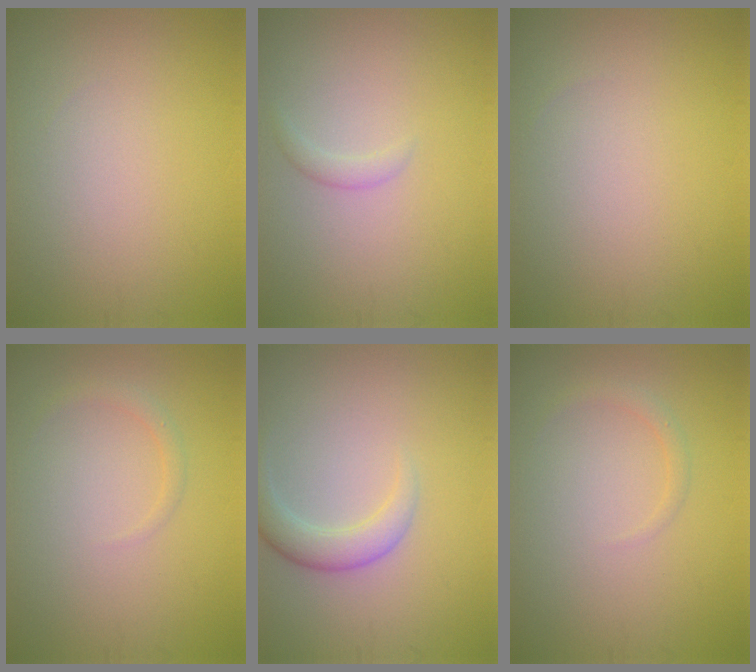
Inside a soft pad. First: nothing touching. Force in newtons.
{"total": 1.0, "press": 1.0, "slide": 0.1}
{"total": 0.0}
{"total": 1.0, "press": 1.0, "slide": 0.1}
{"total": 2.8, "press": 2.8, "slide": 0.1}
{"total": 1.0, "press": 1.0, "slide": 0.1}